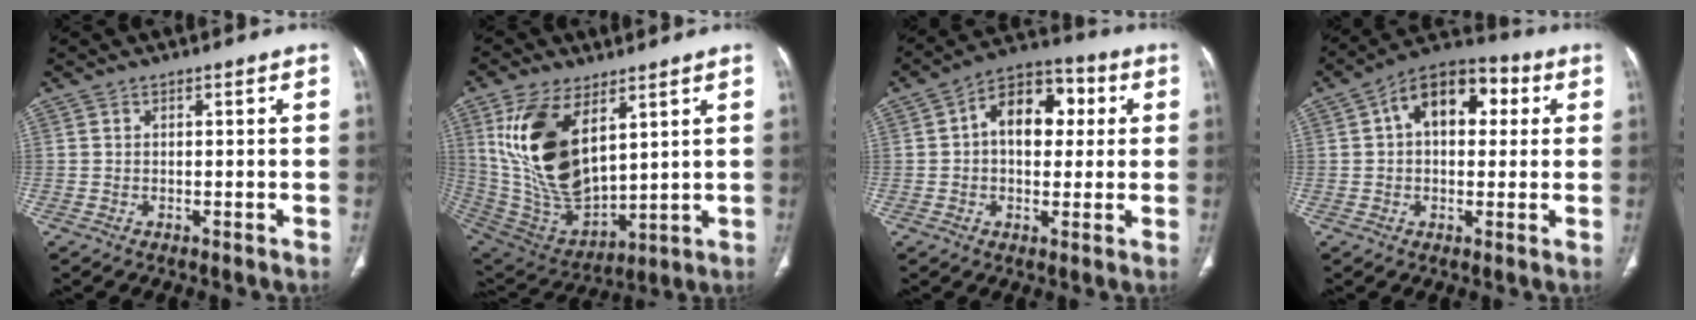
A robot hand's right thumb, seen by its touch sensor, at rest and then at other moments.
{"total": 19.9, "force": [7.4, 10.2, 15.5], "torque": [-0.283, -0.032, 0.159]}
{"total": 12.5, "force": [2.2, 8.2, 9.2], "torque": [-0.106, 0.025, 0.024]}
{"total": 13.2, "force": [3.2, 8.2, 9.8], "torque": [-0.120, 0.029, 0.040]}